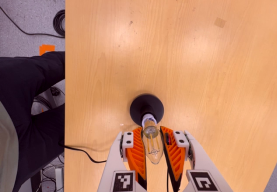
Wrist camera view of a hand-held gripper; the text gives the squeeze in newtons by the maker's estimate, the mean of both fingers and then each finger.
{"total": 24.0, "left": 26.2, "right": 21.8}